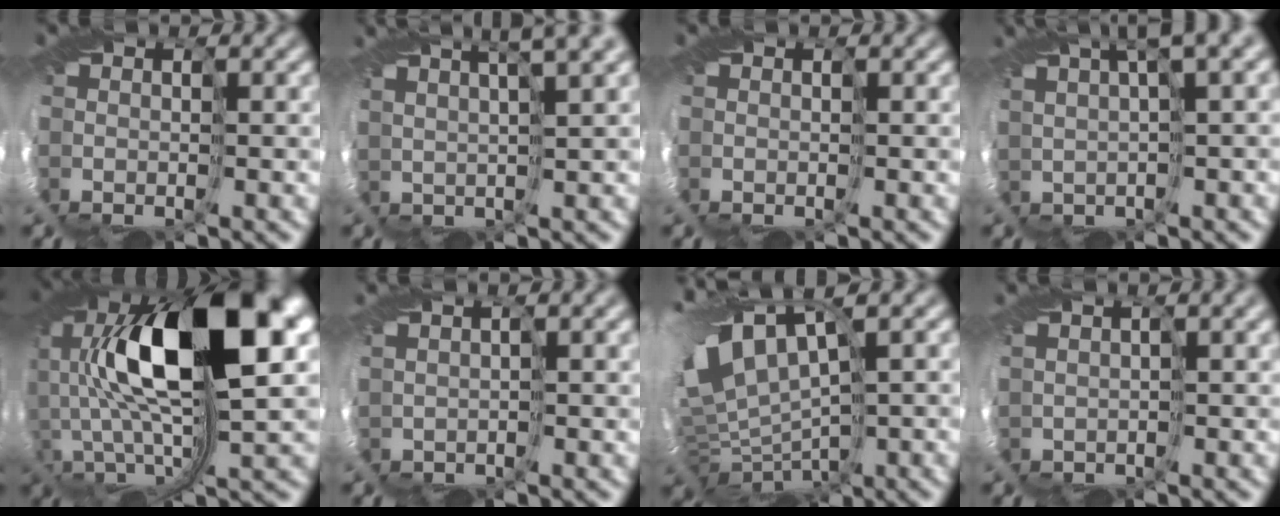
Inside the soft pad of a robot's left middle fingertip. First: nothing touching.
{"total": 4.1, "force": [3.4, -1.4, 1.8], "torque": [0.002, 0.033, 0.023]}
{"total": 0.0}
{"total": 3.9, "force": [2.5, -1.8, 2.4], "torque": [-0.025, 0.014, 0.048]}
{"total": 12.6, "force": [2.7, 4.4, 11.4], "torque": [-0.211, -0.004, 0.043]}
{"total": 2.7, "force": [0.9, -2.3, -1.2], "torque": [0.022, 0.005, 0.009]}
{"total": 7.6, "force": [1.7, 2.6, 7.0], "torque": [-0.139, -0.003, 0.061]}
{"total": 2.4, "force": [1.1, -2.0, -0.7], "torque": [0.014, 0.010, 0.013]}